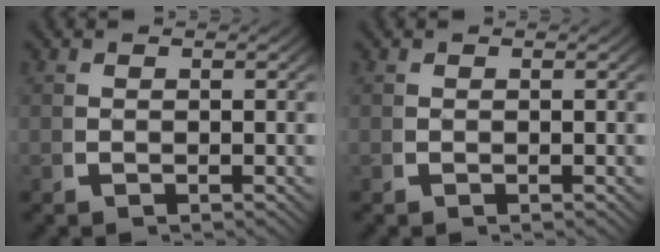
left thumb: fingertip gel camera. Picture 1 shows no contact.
{"total": 0.0}